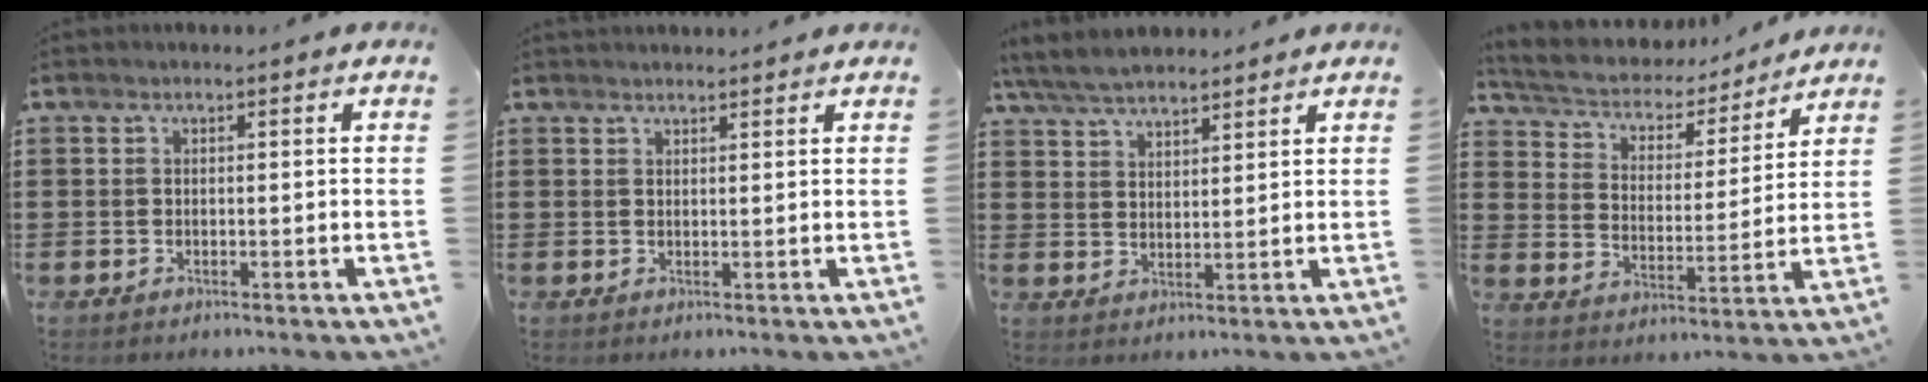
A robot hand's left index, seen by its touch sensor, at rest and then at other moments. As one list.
[{"total": 1.3, "force": [1.3, 0.2, 0.0], "torque": [-0.002, 0.001, 0.026]}, {"total": 5.4, "force": [5.0, 1.3, 1.6], "torque": [-0.051, -0.009, 0.093]}, {"total": 4.9, "force": [4.6, 1.6, 0.8], "torque": [-0.045, -0.032, 0.073]}]